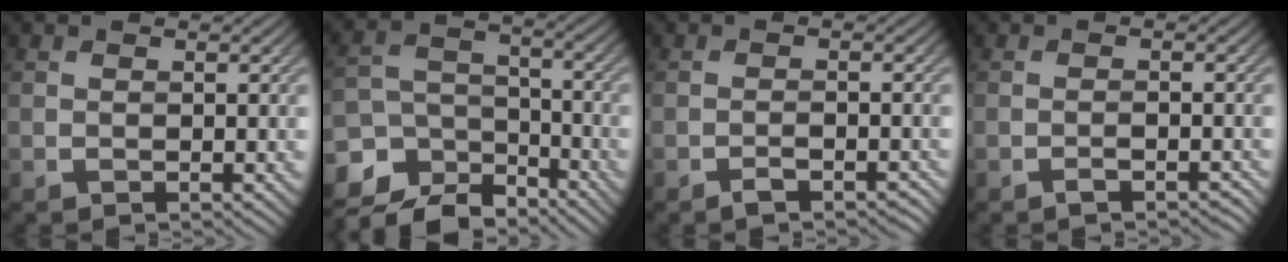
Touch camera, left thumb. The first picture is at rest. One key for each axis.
{"total": 12.4, "fx": -10.0, "fy": 6.4, "fz": 3.5, "tx": -0.100, "ty": -0.018, "tz": -0.146}
{"total": 2.0, "fx": -1.5, "fy": 0.5, "fz": 1.2, "tx": -0.016, "ty": 0.002, "tz": -0.025}
{"total": 1.6, "fx": -1.2, "fy": 0.4, "fz": 1.0, "tx": -0.013, "ty": 0.002, "tz": -0.019}